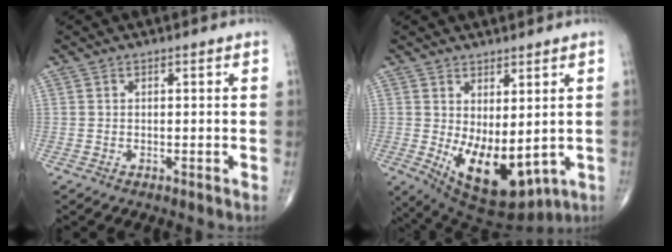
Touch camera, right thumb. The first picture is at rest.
{"total": 12.4, "force": [-0.9, 6.0, 10.8], "torque": [-0.164, -0.023, 0.014]}